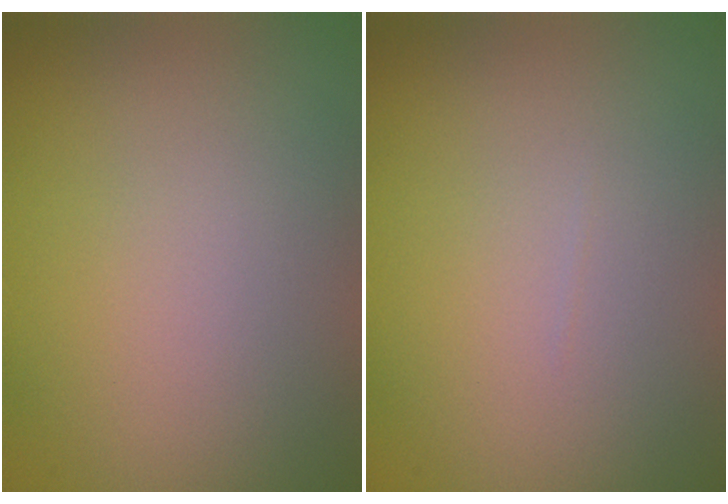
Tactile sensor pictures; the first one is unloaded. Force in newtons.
{"total": 0.0}